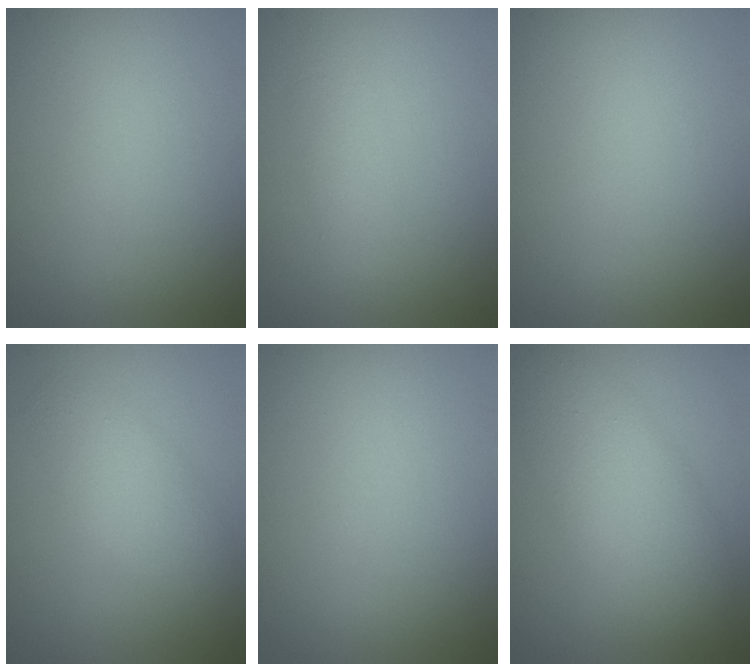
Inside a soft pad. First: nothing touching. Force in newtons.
{"total": 1.5, "press": 1.5, "slide": 0.1}
{"total": 0.0}
{"total": 2.7, "press": 2.7, "slide": 0.2}
{"total": 0.0}
{"total": 5.5, "press": 5.5, "slide": 0.1}